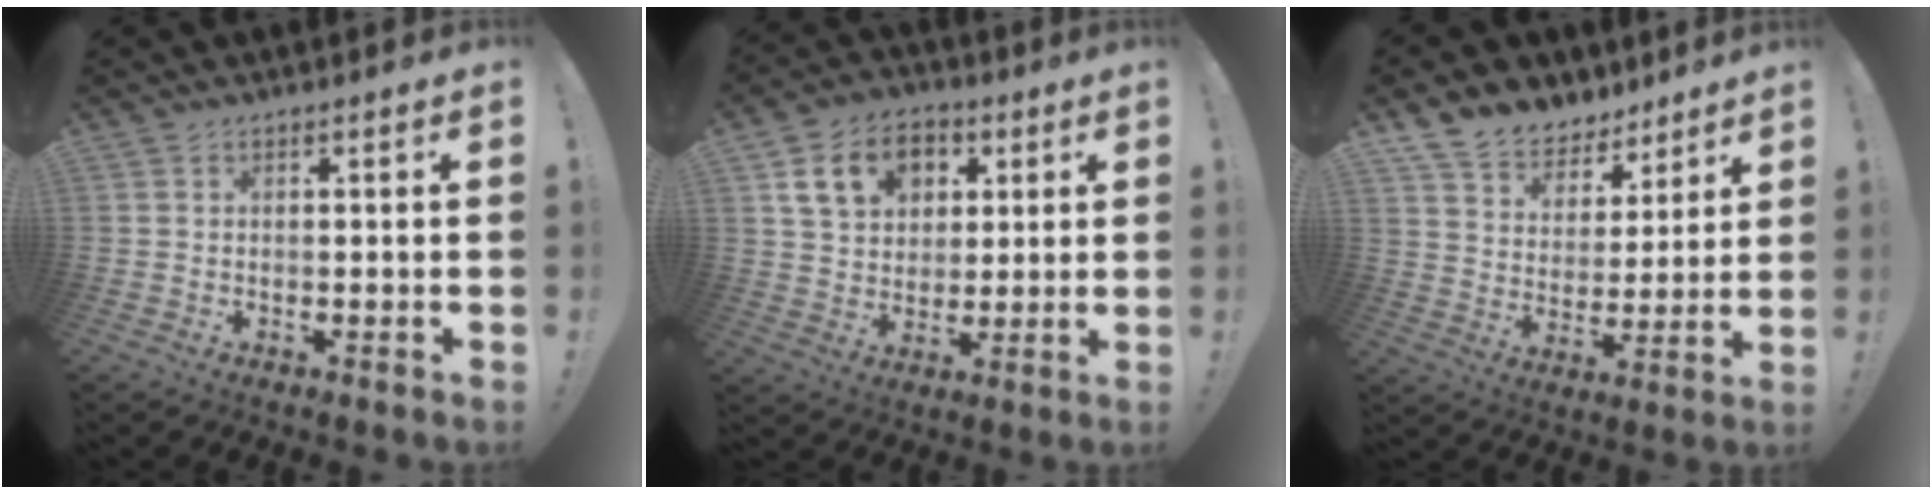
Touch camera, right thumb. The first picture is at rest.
{"total": 13.1, "force": [5.1, 10.2, 6.4], "torque": [-0.099, -0.011, 0.102]}
{"total": 10.4, "force": [8.0, 6.3, 1.8], "torque": [-0.042, -0.063, 0.156]}